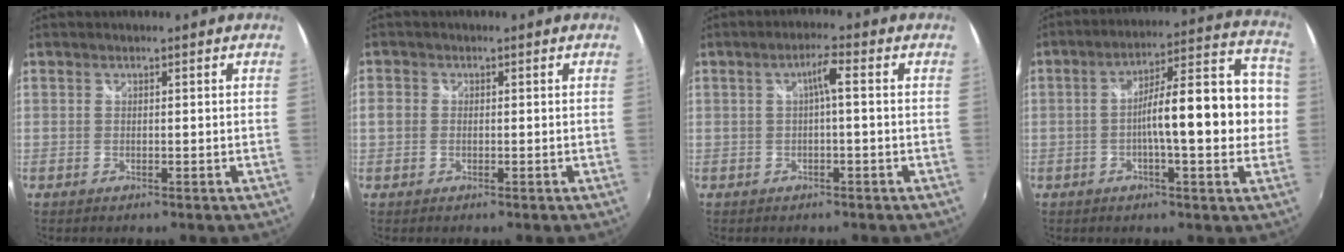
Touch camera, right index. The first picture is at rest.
{"total": 2.3, "force": [-0.3, 2.0, 1.1], "torque": [-0.024, 0.001, -0.009]}
{"total": 3.0, "force": [0.0, 0.1, 3.0], "torque": [-0.056, 0.009, 0.002]}
{"total": 16.4, "force": [-1.2, 3.8, 15.9], "torque": [-0.236, 0.026, -0.027]}